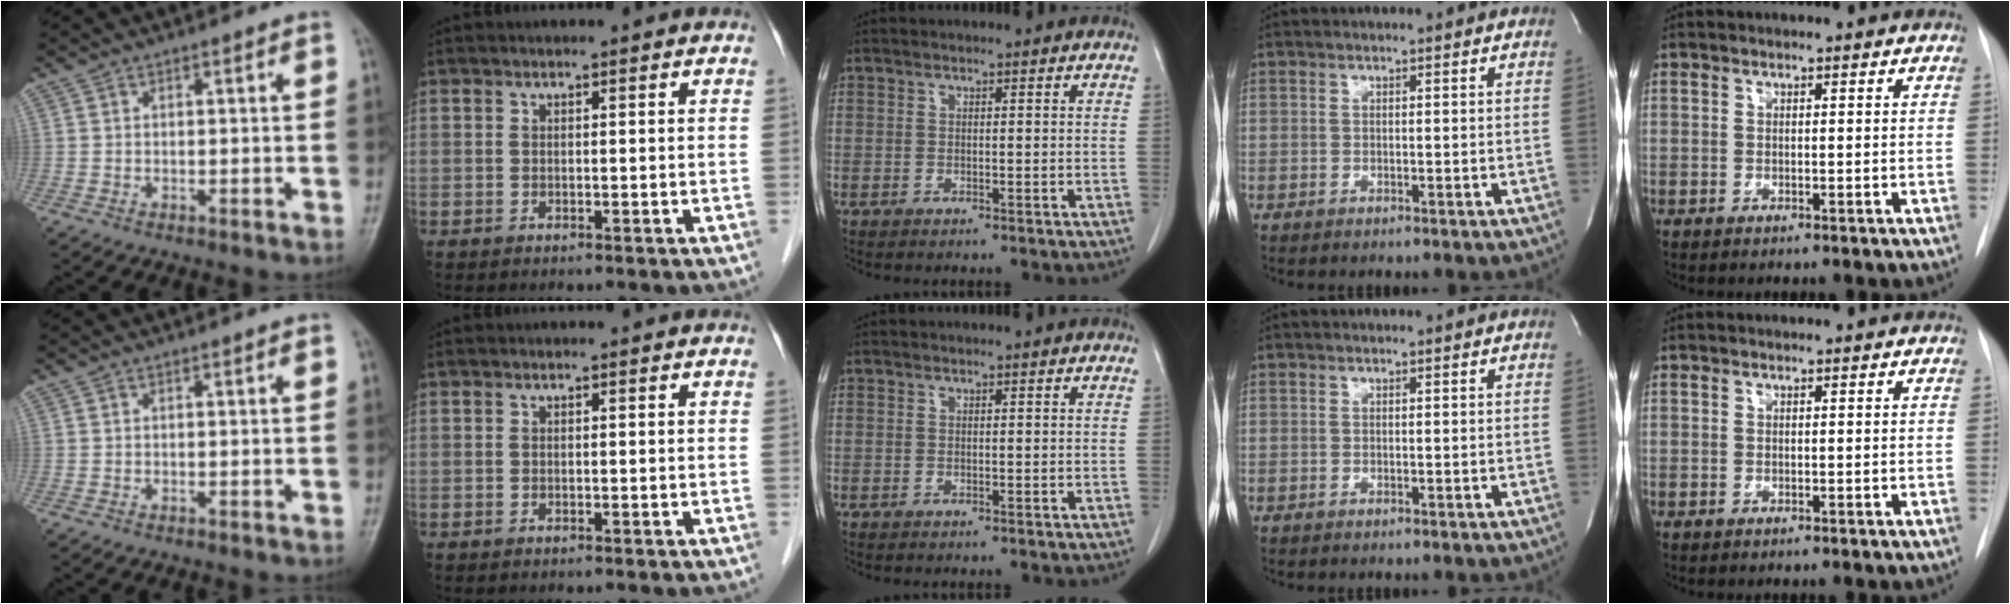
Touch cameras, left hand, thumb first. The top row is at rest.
{}